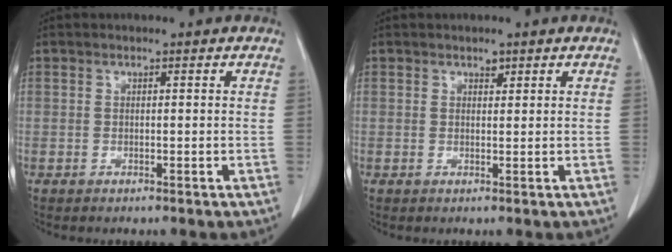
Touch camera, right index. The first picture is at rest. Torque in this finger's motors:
{"motor_torque": [0.00, 0.00, 0.00, 0.00]}